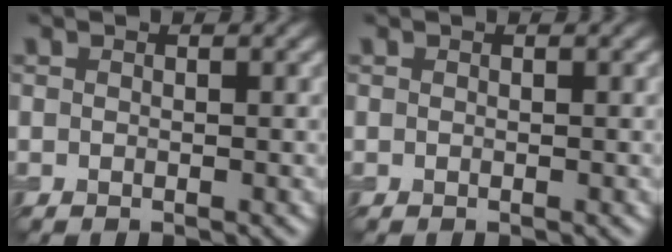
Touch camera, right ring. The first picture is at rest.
{"total": 0.0}